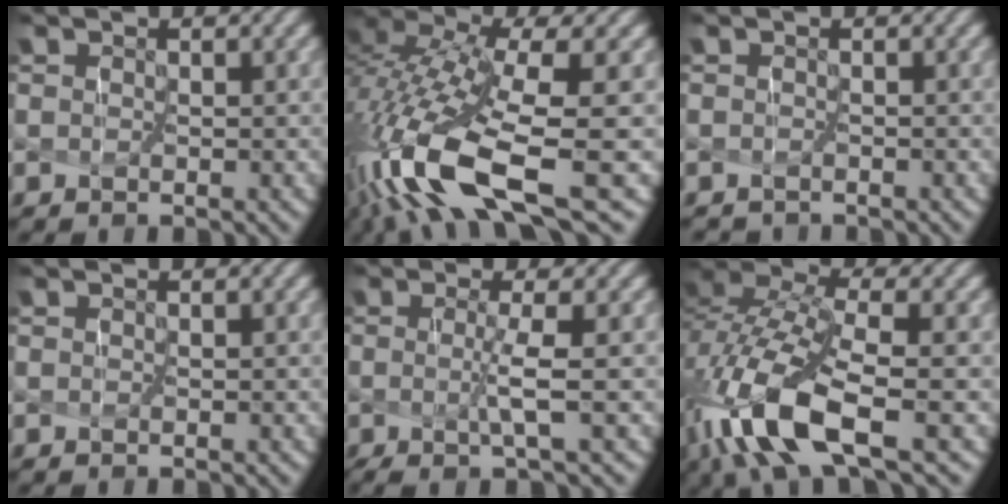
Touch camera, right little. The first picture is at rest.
{"total": 12.5, "force": [-4.6, 3.9, 10.9], "torque": [-0.247, -0.004, -0.067]}
{"total": 1.1, "force": [-0.9, -0.2, -0.6], "torque": [0.007, -0.004, -0.011]}
{"total": 0.0}
{"total": 3.0, "force": [-1.0, -0.6, 2.8], "torque": [-0.065, -0.013, -0.008]}
{"total": 9.6, "force": [-4.7, 3.0, 7.8], "torque": [-0.170, -0.004, -0.086]}